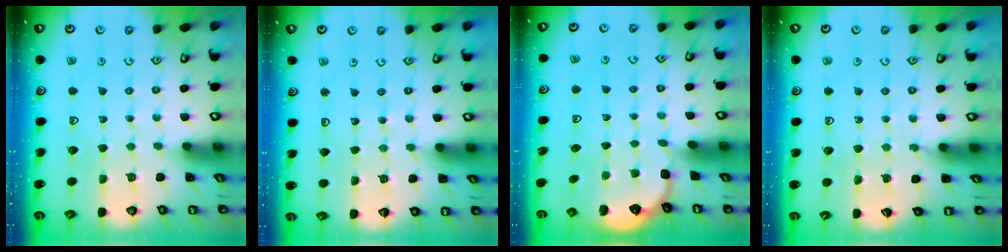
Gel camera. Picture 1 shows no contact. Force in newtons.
{"total": 2.6, "press": 2.6, "slide": 0.2}
{"total": 1.8, "press": 1.0, "slide": 1.4}
{"total": 5.7, "press": 5.6, "slide": 0.8}